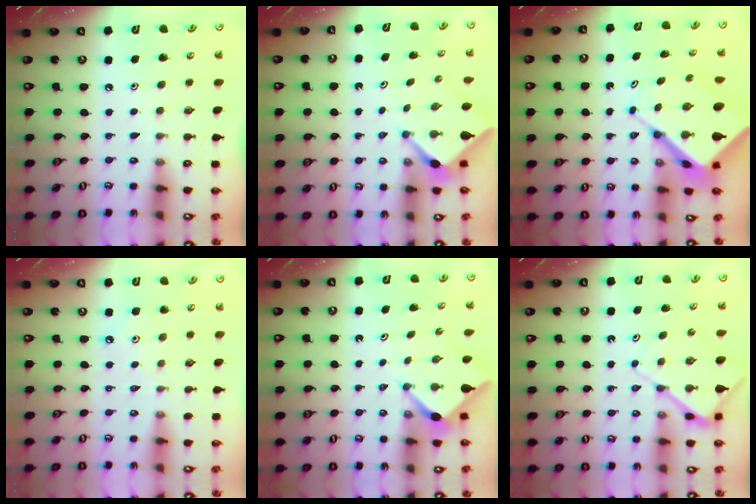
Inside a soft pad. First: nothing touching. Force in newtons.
{"total": 2.2, "press": 2.2, "slide": 0.3}
{"total": 10.0, "press": 10.0, "slide": 1.0}
{"total": 1.7, "press": 1.7, "slide": 0.3}
{"total": 3.4, "press": 3.4, "slide": 0.2}
{"total": 6.3, "press": 6.3, "slide": 0.7}